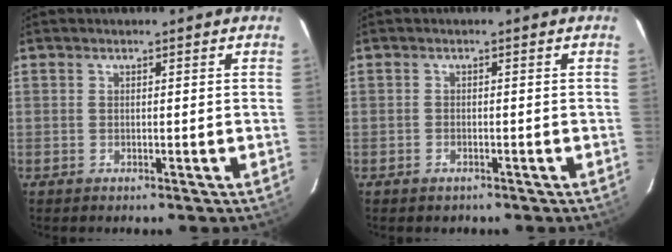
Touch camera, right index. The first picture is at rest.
{"total": 1.3, "force": [-0.9, 0.9, 0.2], "torque": [-0.006, 0.001, -0.012]}